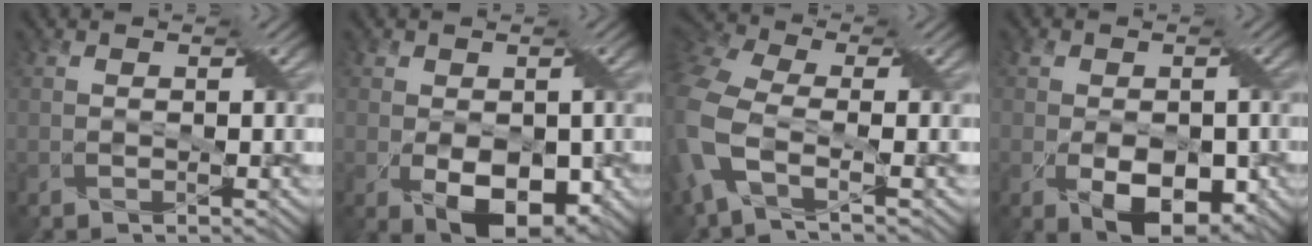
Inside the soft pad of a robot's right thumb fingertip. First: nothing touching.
{"total": 7.2, "force": [-1.5, 4.7, 5.3], "torque": [-0.104, -0.029, -0.012]}
{"total": 10.7, "force": [-2.6, 5.8, 8.6], "torque": [-0.265, -0.006, -0.062]}
{"total": 7.7, "force": [-2.0, 4.9, 5.6], "torque": [-0.122, -0.030, -0.024]}